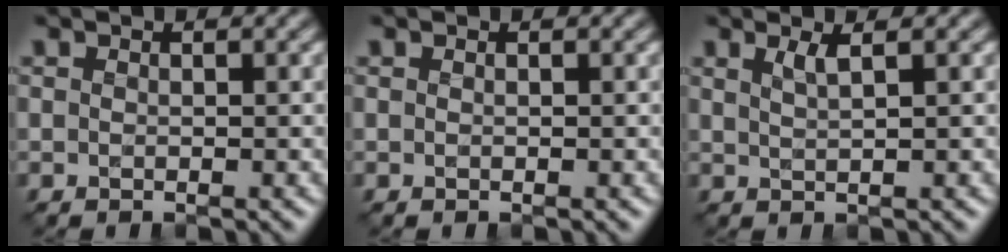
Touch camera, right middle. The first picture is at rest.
{"total": 0.0}
{"total": 1.4, "force": [0.8, 0.3, 1.1], "torque": [-0.021, -0.004, 0.013]}